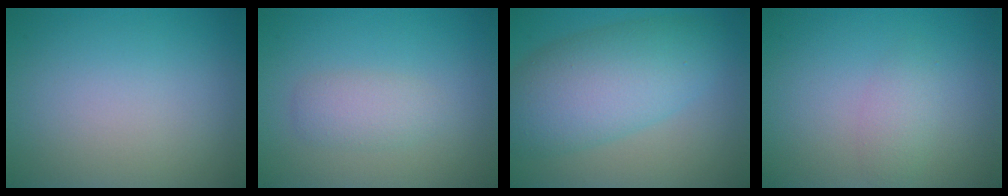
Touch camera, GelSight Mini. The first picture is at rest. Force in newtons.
{"total": 2.0, "press": 2.0, "slide": 0.2}
{"total": 7.8, "press": 7.8, "slide": 0.3}
{"total": 1.6, "press": 1.6, "slide": 0.0}